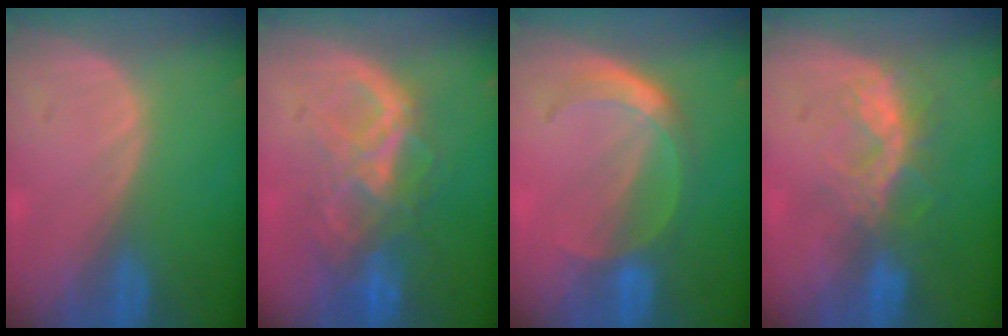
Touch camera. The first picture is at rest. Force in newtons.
{"total": 8.7, "press": 7.5, "slide": 4.3}
{"total": 6.0, "press": 5.2, "slide": 3.0}
{"total": 6.5, "press": 5.9, "slide": 2.7}